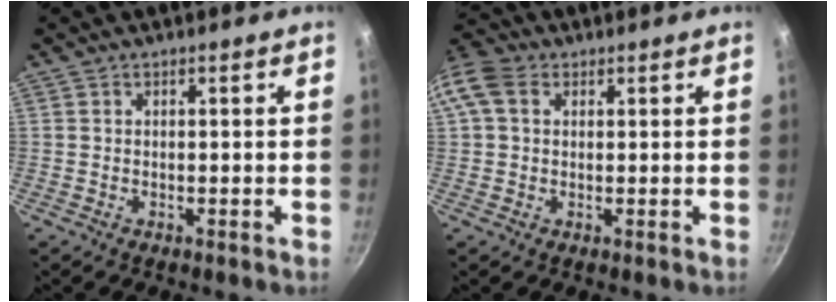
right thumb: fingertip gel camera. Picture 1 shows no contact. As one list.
[{"total": 9.0, "force": [2.5, 6.8, 5.4], "torque": [-0.109, 0.018, 0.033]}]